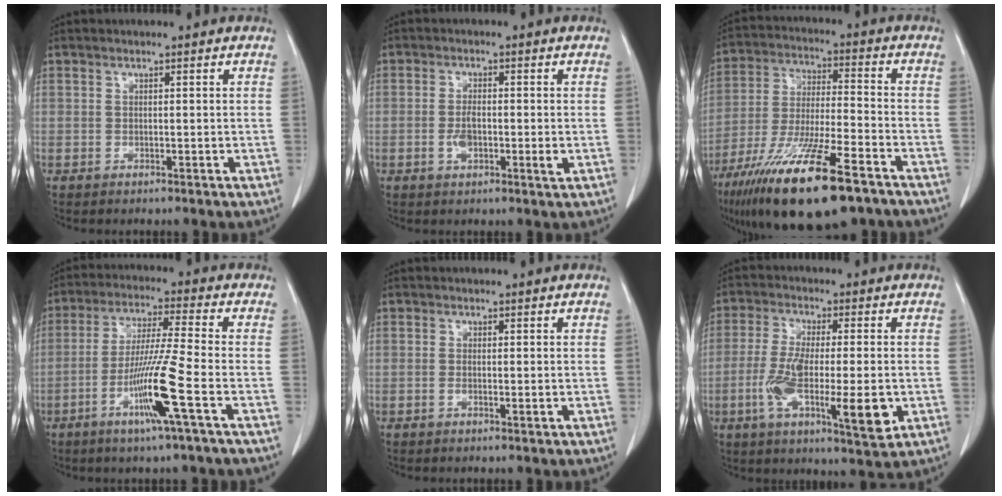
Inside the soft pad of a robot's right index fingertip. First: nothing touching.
{"total": 4.0, "force": [-0.6, 1.2, 3.8], "torque": [-0.070, -0.001, -0.010]}
{"total": 20.0, "force": [-12.8, 3.1, 15.1], "torque": [-0.274, -0.046, -0.224]}
{"total": 10.8, "force": [-4.2, -1.5, 9.8], "torque": [-0.190, -0.016, -0.083]}
{"total": 1.0, "force": [-0.1, 0.2, 1.0], "torque": [-0.015, -0.001, 0.000]}
{"total": 13.2, "force": [-3.2, 2.6, 12.5], "torque": [-0.217, -0.019, -0.049]}